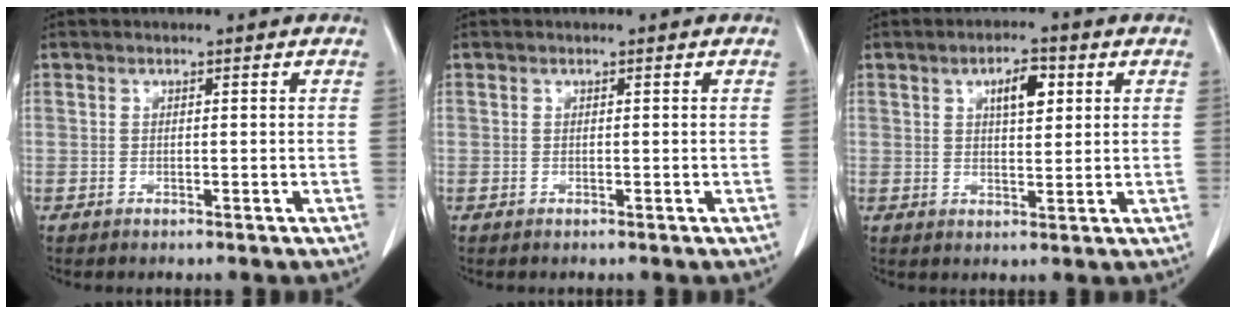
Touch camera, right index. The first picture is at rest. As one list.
[{"total": 0.0}, {"total": 4.9, "force": [1.9, 1.9, 4.1], "torque": [-0.067, 0.004, 0.031]}]